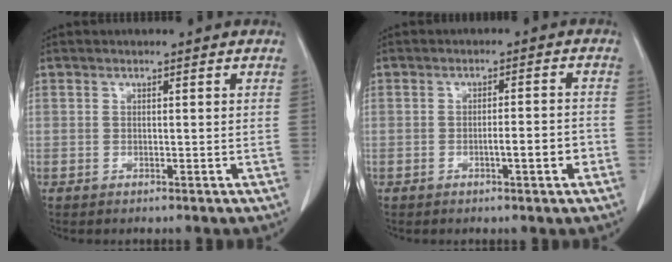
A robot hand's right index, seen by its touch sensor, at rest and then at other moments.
{"total": 4.6, "force": [-1.8, 0.3, 4.3], "torque": [-0.061, 0.004, -0.027]}